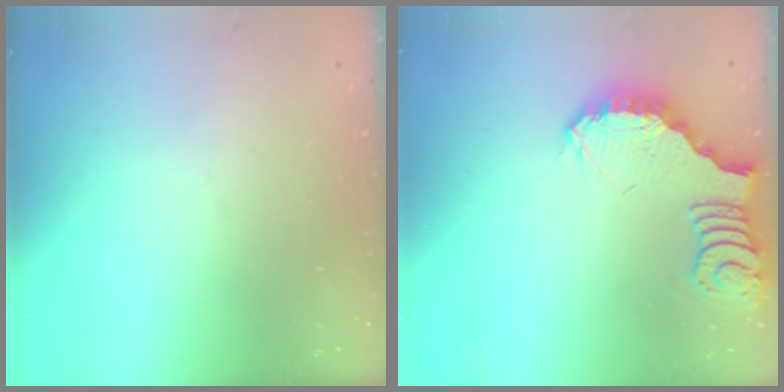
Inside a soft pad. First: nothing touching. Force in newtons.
{"total": 3.7, "press": 3.6, "slide": 0.6}